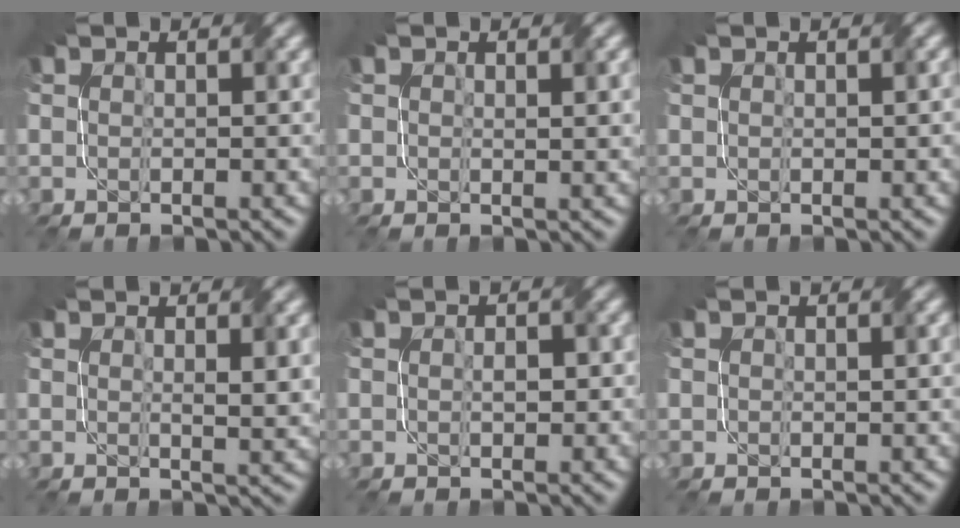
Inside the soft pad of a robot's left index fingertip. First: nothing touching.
{"total": 1.7, "force": [0.7, 0.7, 1.4], "torque": [-0.014, -0.001, 0.014]}
{"total": 0.9, "force": [0.3, 0.5, 0.7], "torque": [-0.010, 0.003, 0.009]}
{"total": 2.1, "force": [0.8, 0.5, 1.9], "torque": [-0.026, -0.002, 0.017]}
{"total": 1.2, "force": [-0.2, 0.8, 1.0], "torque": [-0.012, 0.003, -0.003]}
{"total": 0.7, "force": [0.3, 0.5, 0.4], "torque": [-0.006, 0.000, 0.006]}